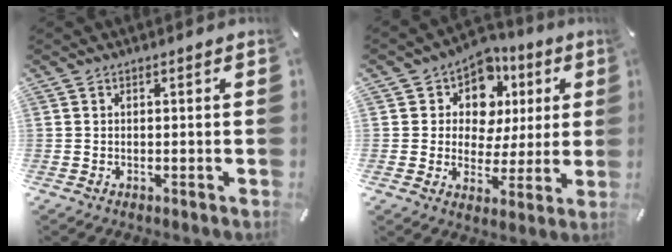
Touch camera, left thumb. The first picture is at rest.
{"total": 9.8, "force": [3.7, 8.5, 3.2], "torque": [-0.054, -0.027, 0.070]}